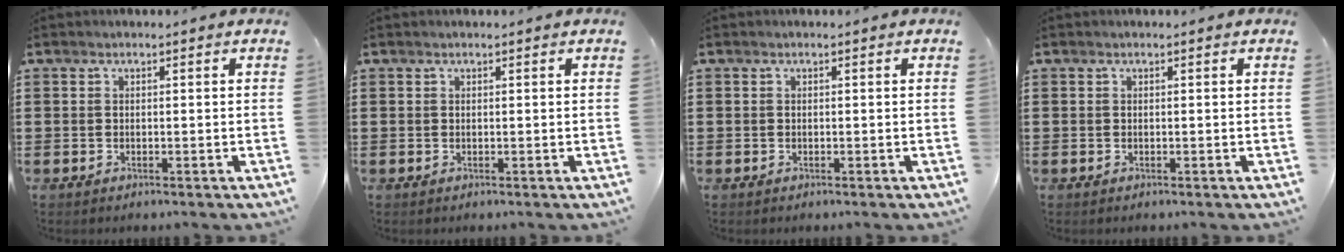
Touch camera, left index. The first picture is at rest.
{"total": 0.0}
{"total": 0.0}
{"total": 0.0}